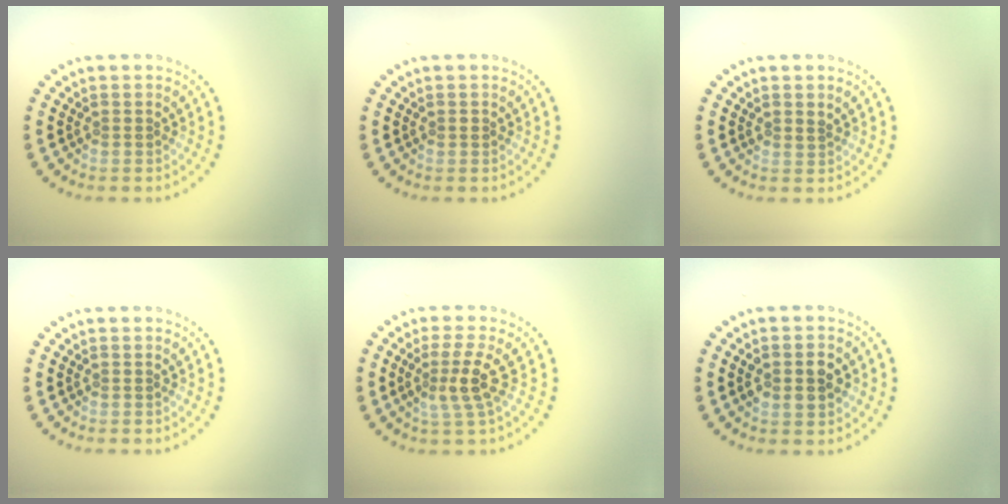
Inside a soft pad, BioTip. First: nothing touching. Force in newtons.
{"total": 0.5, "press": 0.5, "slide": 0.1}
{"total": 0.6, "press": 0.3, "slide": 0.5}
{"total": 0.0}
{"total": 2.8, "press": 2.4, "slide": 1.5}
{"total": 3.7, "press": 3.7, "slide": 0.1}